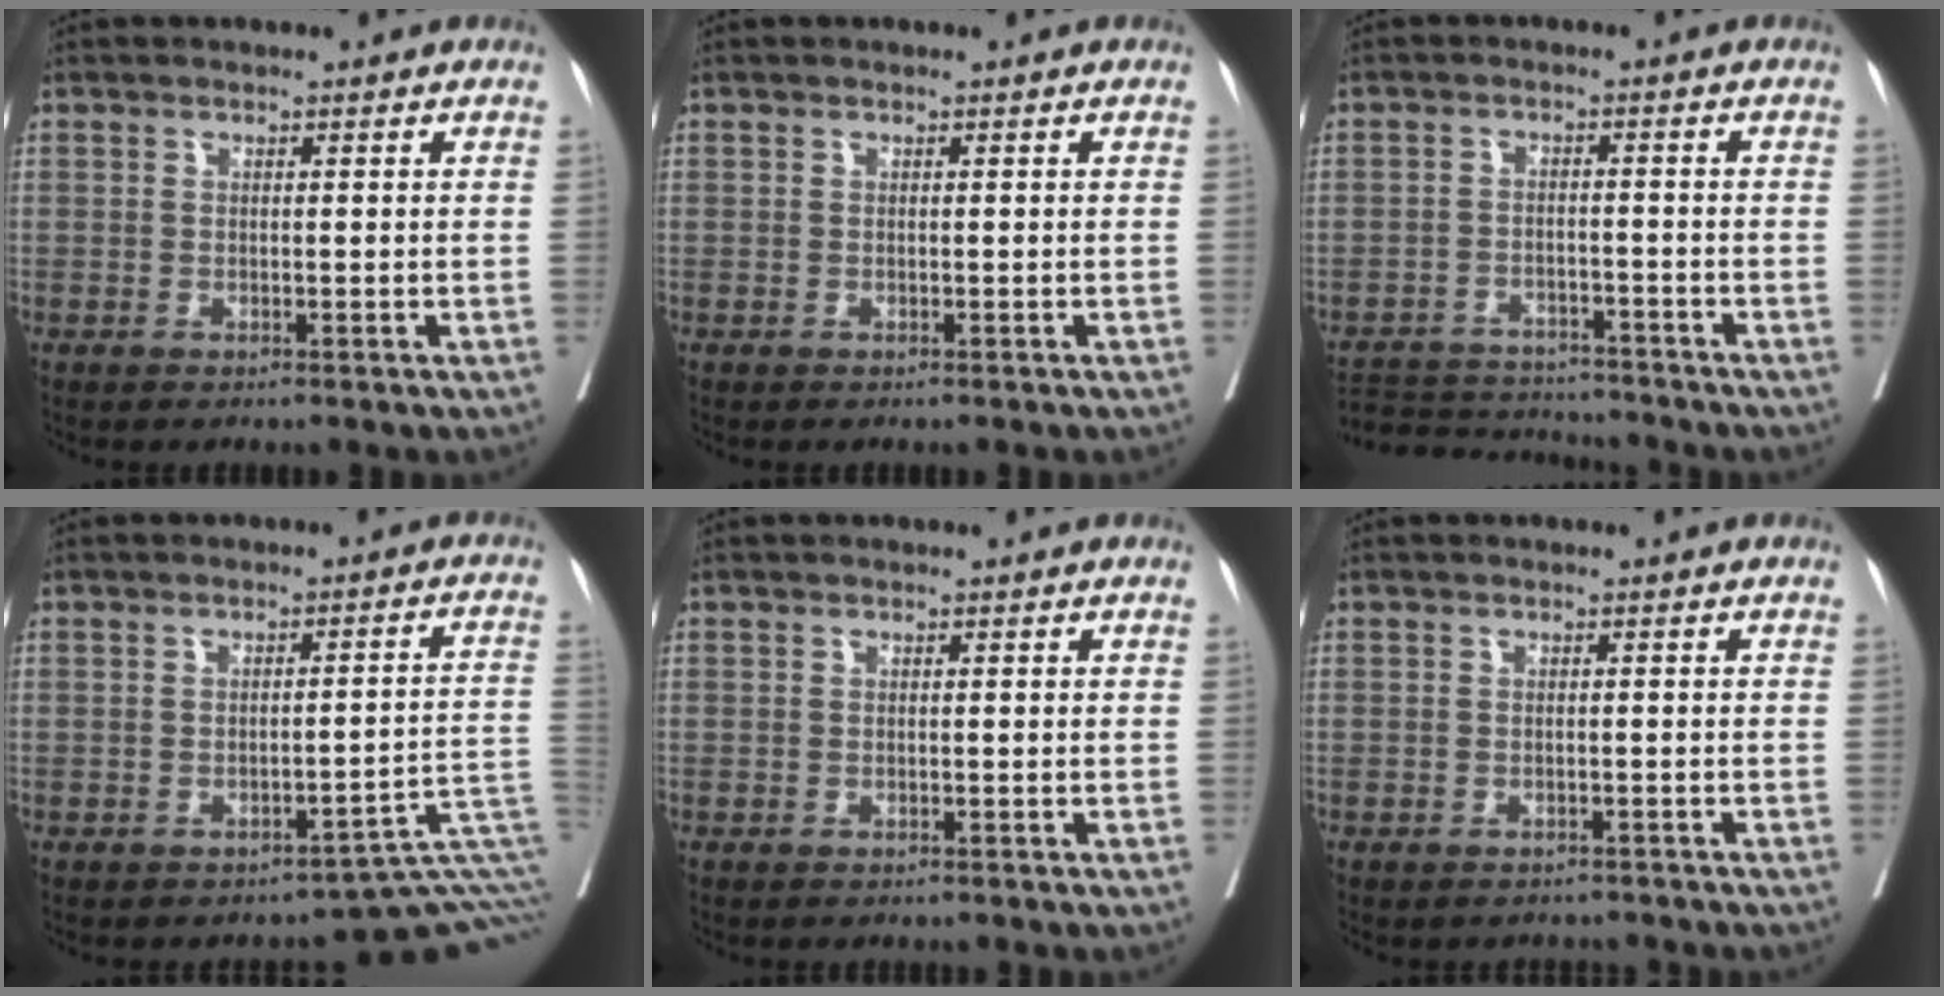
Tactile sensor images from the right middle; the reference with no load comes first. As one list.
[{"total": 0.0}, {"total": 9.8, "force": [-9.5, 2.3, 1.3], "torque": [-0.021, 0.007, -0.142]}, {"total": 7.0, "force": [-4.2, 1.5, 5.3], "torque": [-0.054, 0.038, -0.047]}, {"total": 0.6, "force": [-0.6, 0.2, 0.1], "torque": [-0.006, -0.001, -0.010]}, {"total": 3.0, "force": [-2.7, 1.2, 0.0], "torque": [0.004, 0.001, -0.036]}]